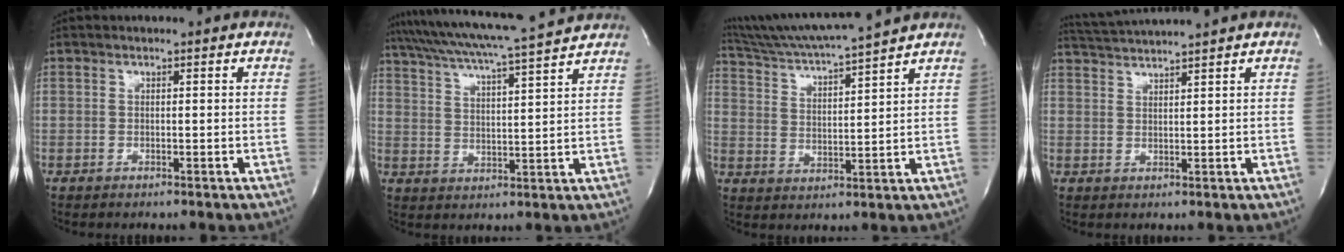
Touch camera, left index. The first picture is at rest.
{"total": 15.9, "force": [14.2, -0.9, 7.0], "torque": [-0.136, 0.002, 0.210]}
{"total": 13.6, "force": [12.5, -1.6, 5.3], "torque": [-0.105, -0.001, 0.208]}
{"total": 5.5, "force": [5.1, -1.8, 1.2], "torque": [-0.024, 0.008, 0.093]}